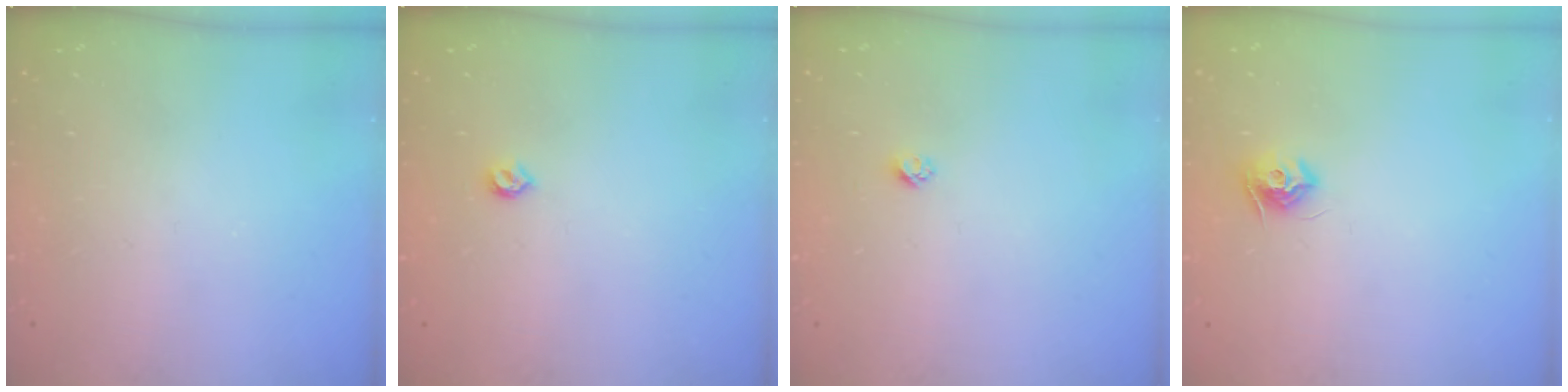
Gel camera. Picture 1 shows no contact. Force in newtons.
{"total": 4.0, "press": 3.9, "slide": 0.8}
{"total": 2.3, "press": 2.3, "slide": 0.2}
{"total": 8.2, "press": 8.2, "slide": 0.1}